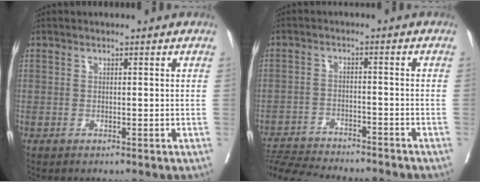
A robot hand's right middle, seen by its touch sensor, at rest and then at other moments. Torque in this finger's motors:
{"motor_torque": [0.94, -1.19, 0.15, 0.10]}